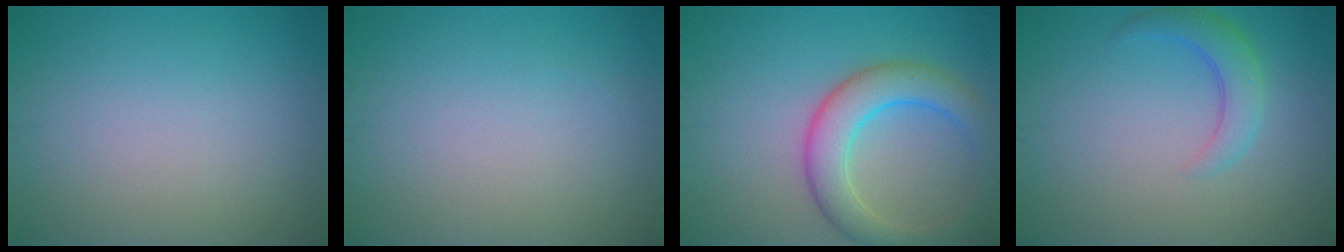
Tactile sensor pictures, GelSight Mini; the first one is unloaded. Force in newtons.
{"total": 0.0}
{"total": 5.6, "press": 5.6, "slide": 0.4}
{"total": 2.9, "press": 2.9, "slide": 0.2}